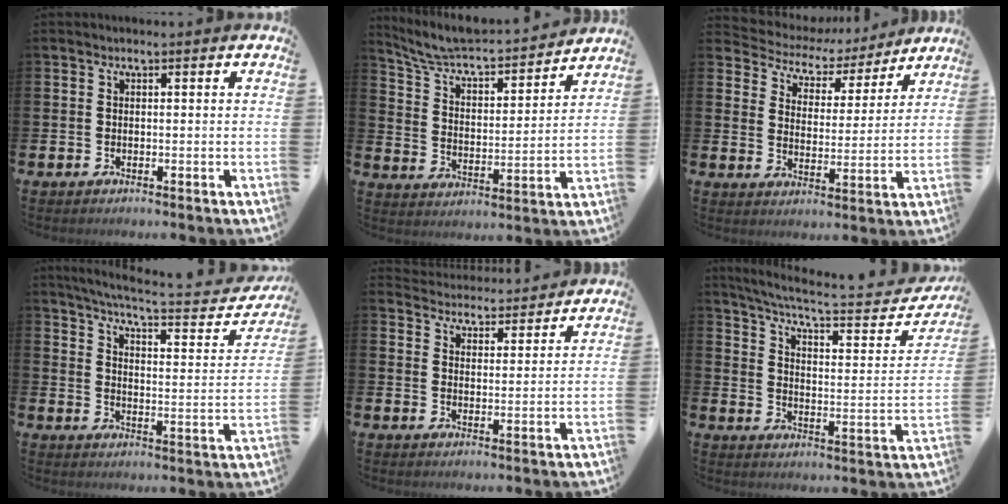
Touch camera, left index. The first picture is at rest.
{"total": 6.8, "force": [6.4, 1.3, 2.1], "torque": [-0.073, -0.055, 0.104]}
{"total": 5.2, "force": [4.5, 2.6, 0.3], "torque": [-0.035, -0.039, 0.073]}
{"total": 5.4, "force": [5.0, 0.1, 2.1], "torque": [-0.055, -0.047, 0.076]}
{"total": 4.6, "force": [4.6, 0.7, -0.2], "torque": [-0.008, -0.038, 0.079]}
{"total": 5.9, "force": [5.1, 0.8, 2.8], "torque": [-0.070, -0.044, 0.077]}